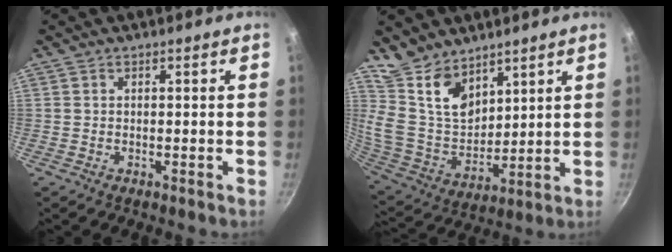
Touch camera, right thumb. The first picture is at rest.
{"total": 13.4, "force": [9.6, 7.5, 5.7], "torque": [-0.077, -0.073, 0.198]}